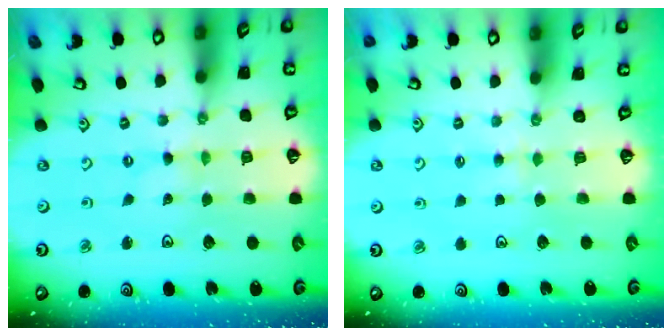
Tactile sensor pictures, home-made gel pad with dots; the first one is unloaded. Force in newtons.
{"total": 2.6, "press": 2.5, "slide": 0.5}